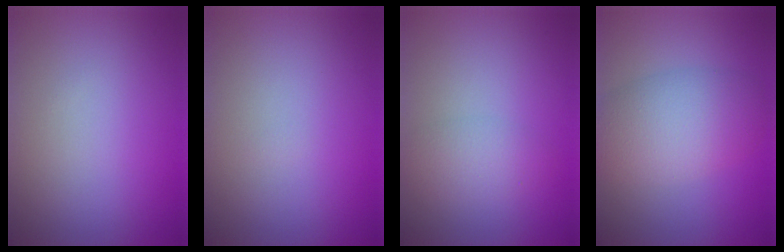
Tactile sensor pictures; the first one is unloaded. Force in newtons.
{"total": 0.0}
{"total": 2.2, "press": 2.1, "slide": 0.2}
{"total": 6.0, "press": 6.0, "slide": 0.3}